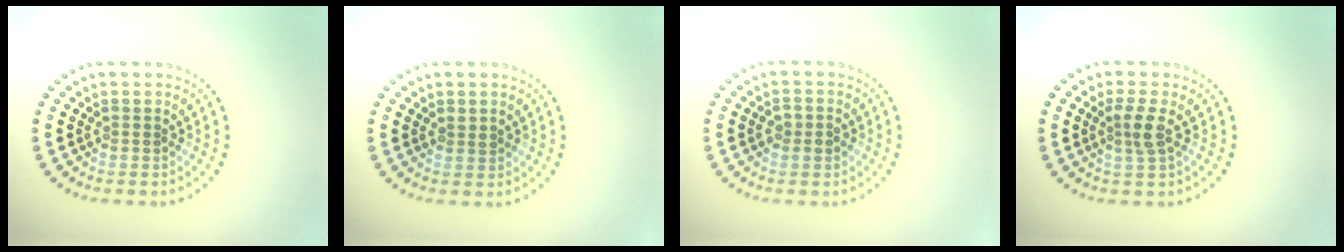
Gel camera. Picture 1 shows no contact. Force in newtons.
{"total": 0.9, "press": 0.8, "slide": 0.3}
{"total": 1.5, "press": 1.5, "slide": 0.1}
{"total": 2.2, "press": 1.9, "slide": 1.2}